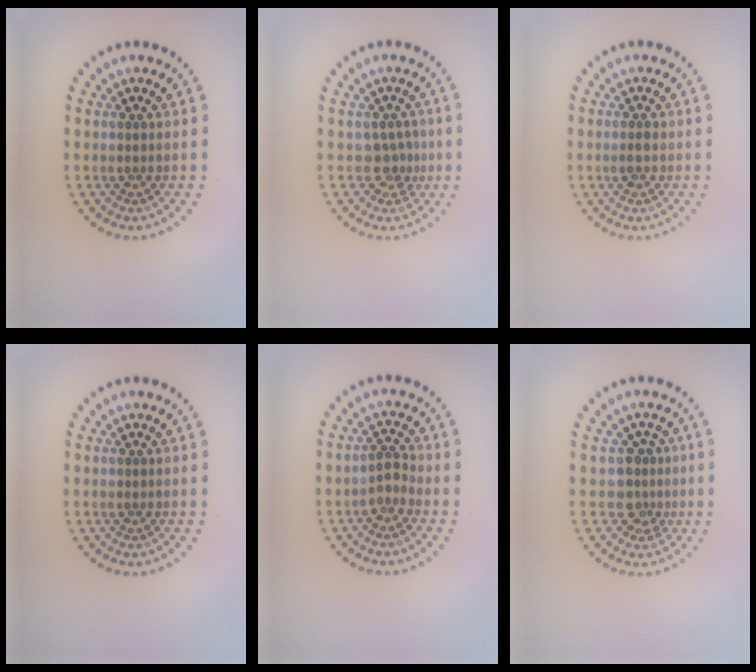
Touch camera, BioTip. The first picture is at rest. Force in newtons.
{"total": 1.7, "press": 1.4, "slide": 1.0}
{"total": 0.9, "press": 0.9, "slide": 0.2}
{"total": 0.0}
{"total": 1.4, "press": 1.1, "slide": 0.9}
{"total": 2.4, "press": 1.8, "slide": 1.5}